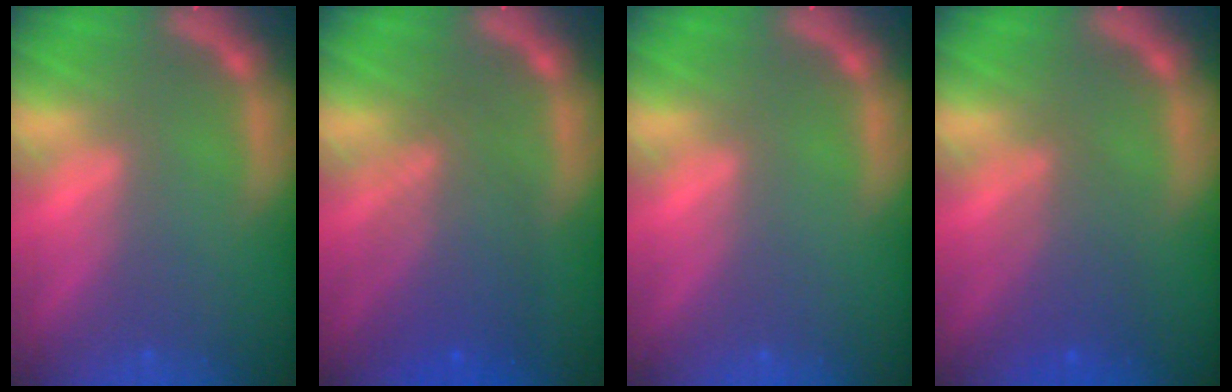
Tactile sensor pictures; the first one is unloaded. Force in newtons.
{"total": 6.0}
{"total": 0.0}
{"total": 3.6}